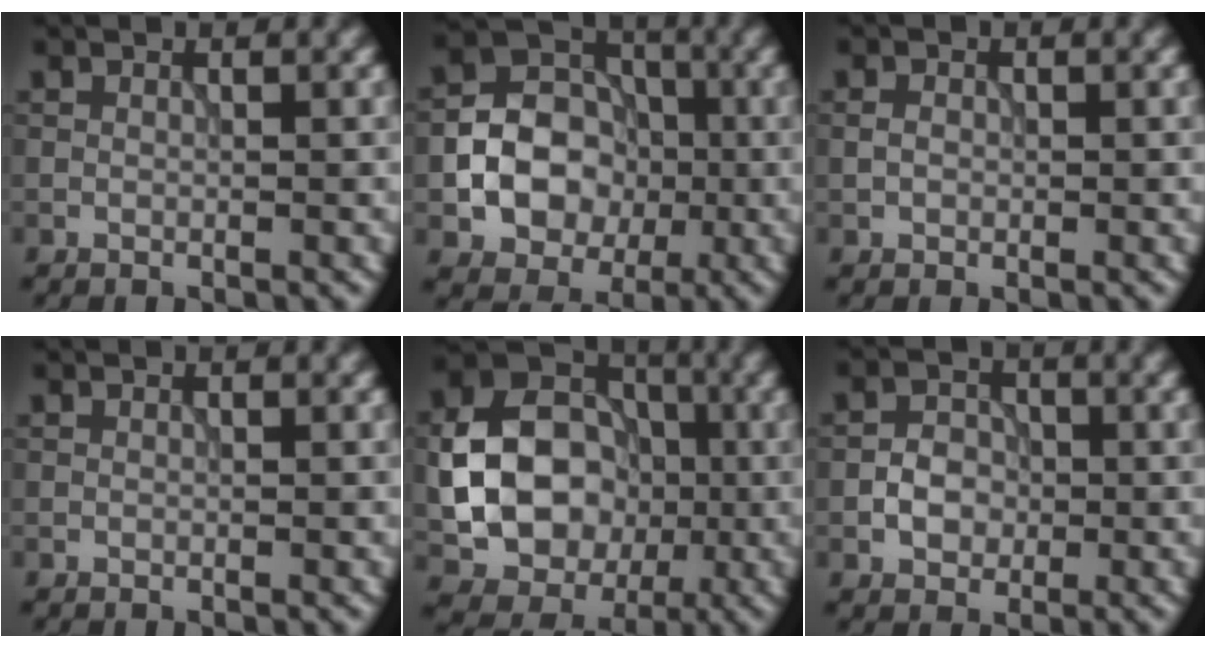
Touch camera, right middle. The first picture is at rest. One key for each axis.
{"total": 7.3, "fx": -1.4, "fy": 5.9, "fz": 4.0, "tx": -0.062, "ty": 0.001, "tz": -0.033}
{"total": 1.1, "fx": -0.1, "fy": 0.9, "fz": 0.6, "tx": -0.012, "ty": 0.001, "tz": -0.005}
{"total": 0.0}
{"total": 10.4, "fx": -1.3, "fy": 8.3, "fz": 6.1, "tx": -0.106, "ty": -0.001, "tz": -0.027}
{"total": 2.6, "fx": -0.6, "fy": 2.1, "fz": 1.4, "tx": -0.018, "ty": 0.002, "tz": -0.016}